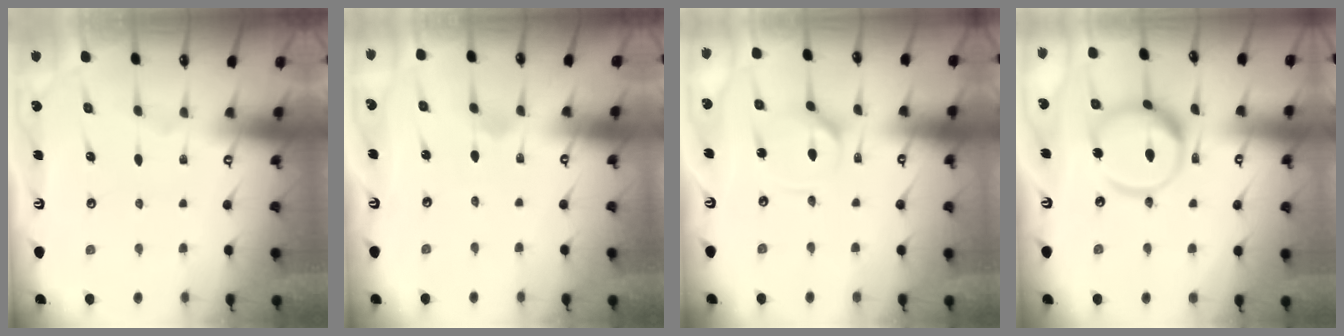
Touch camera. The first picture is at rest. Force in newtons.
{"total": 0.0}
{"total": 4.3, "press": 4.3, "slide": 0.5}
{"total": 14.8, "press": 14.7, "slide": 1.3}